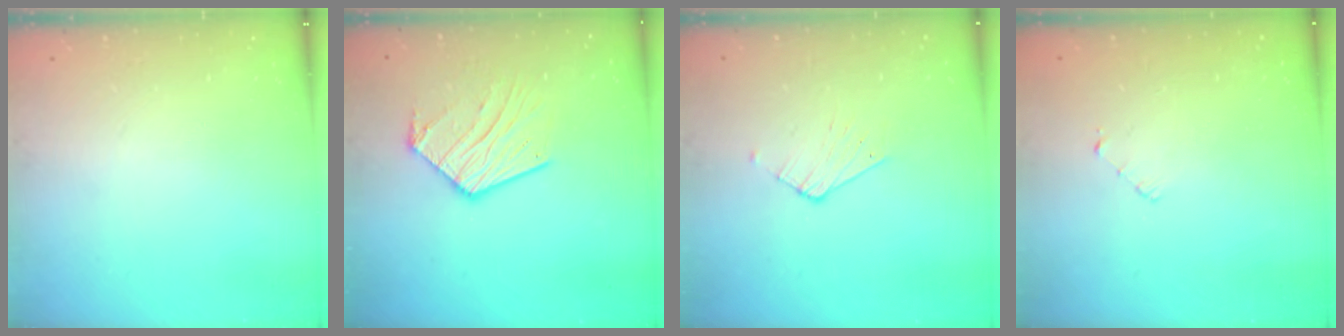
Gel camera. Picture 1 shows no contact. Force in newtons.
{"total": 13.6, "press": 13.6, "slide": 1.1}
{"total": 3.8, "press": 3.8, "slide": 0.3}
{"total": 2.5, "press": 2.5, "slide": 0.2}